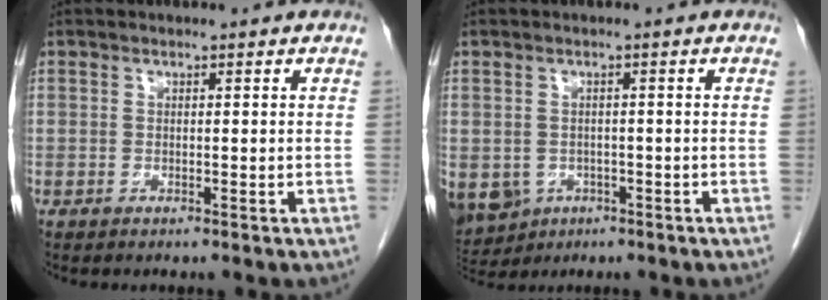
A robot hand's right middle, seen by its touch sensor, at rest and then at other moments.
{"total": 11.9, "force": [-5.5, 9.5, 4.6], "torque": [-0.133, -0.008, -0.072]}